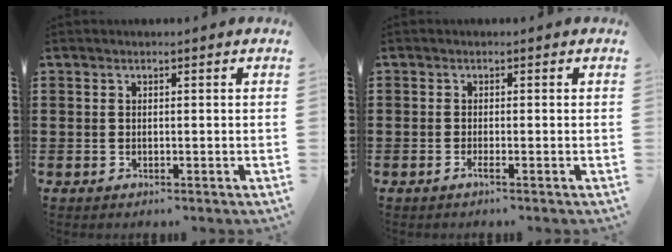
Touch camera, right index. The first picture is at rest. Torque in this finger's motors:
{"motor_torque": [0.23, 0.25, 0.04, 0.03]}